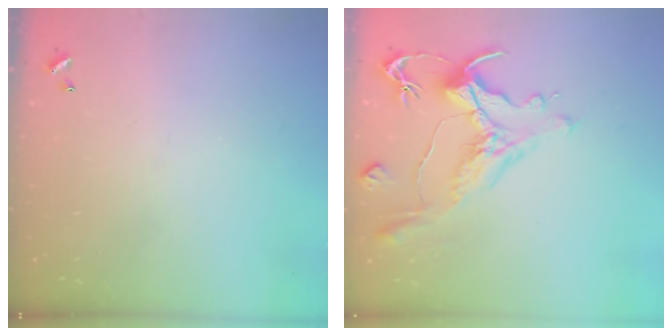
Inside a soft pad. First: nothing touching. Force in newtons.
{"total": 1.5, "press": 0.4, "slide": 1.5}